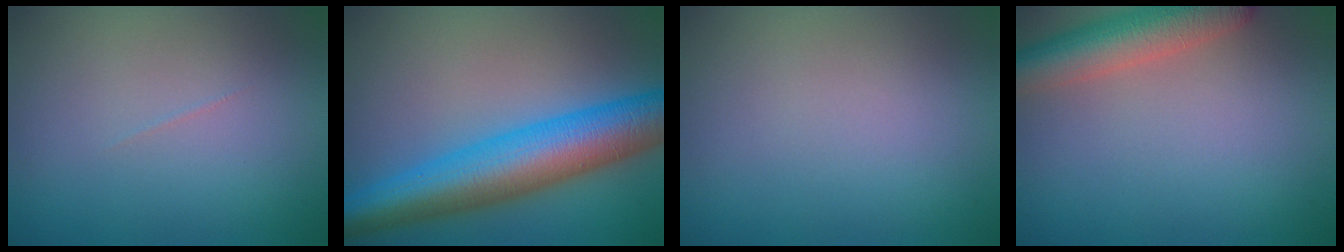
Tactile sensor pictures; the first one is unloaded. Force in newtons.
{"total": 9.4, "press": 9.4, "slide": 0.0}
{"total": 0.0}
{"total": 5.7, "press": 5.6, "slide": 0.3}